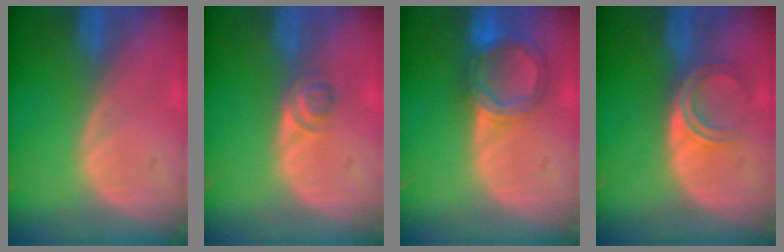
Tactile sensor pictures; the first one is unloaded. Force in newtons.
{"total": 2.3, "press": 2.1, "slide": 1.0}
{"total": 6.3, "press": 5.8, "slide": 2.4}
{"total": 4.8, "press": 3.9, "slide": 2.8}